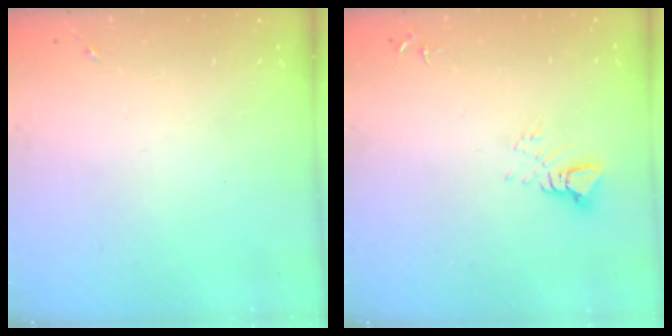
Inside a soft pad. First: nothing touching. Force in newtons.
{"total": 5.3, "press": 5.3, "slide": 0.3}